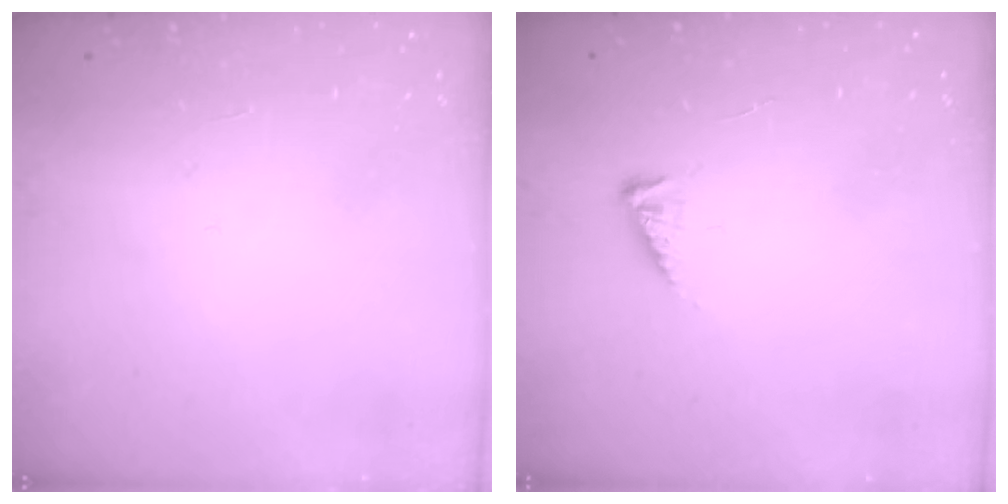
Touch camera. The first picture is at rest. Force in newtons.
{"total": 3.2, "press": 3.2, "slide": 0.3}